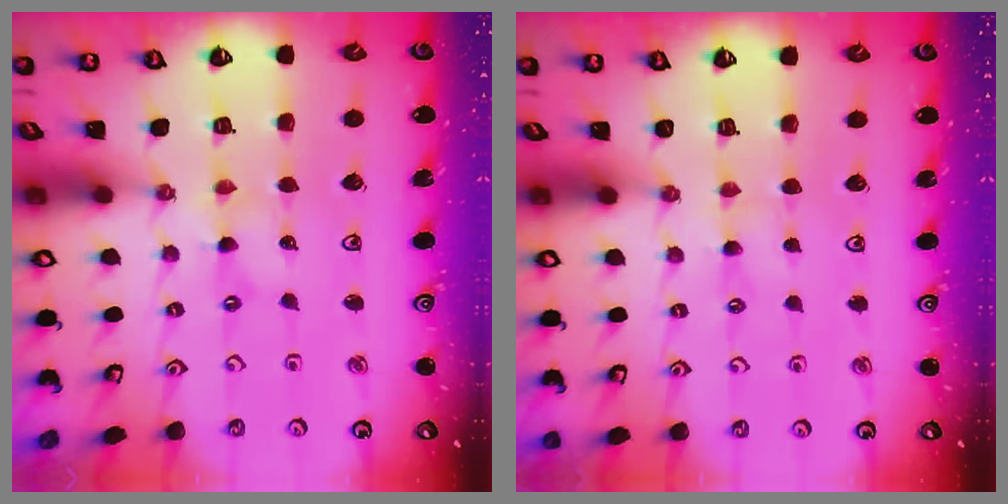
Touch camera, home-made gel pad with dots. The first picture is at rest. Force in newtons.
{"total": 0.8, "press": 0.8, "slide": 0.3}